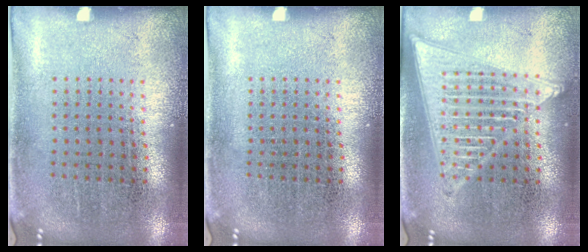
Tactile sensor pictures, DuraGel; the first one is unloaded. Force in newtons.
{"total": 0.0}
{"total": 2.1, "press": 2.1, "slide": 0.2}